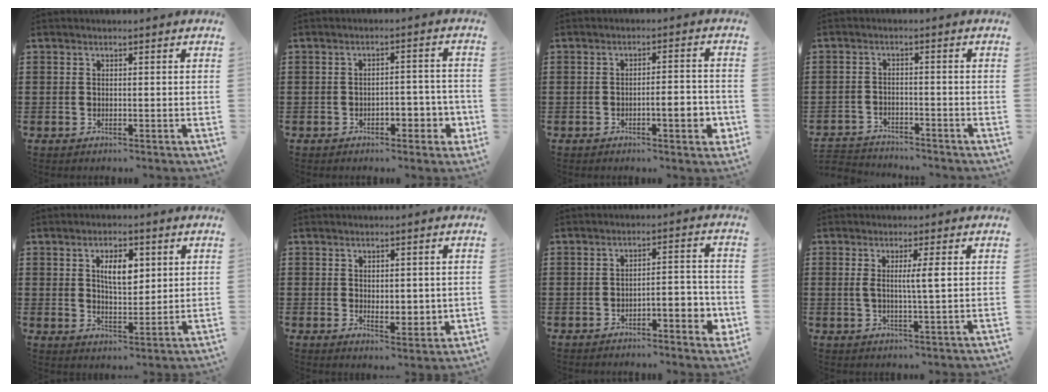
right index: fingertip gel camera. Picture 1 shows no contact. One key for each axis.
{"total": 4.2, "fx": -1.7, "fy": 2.4, "fz": 3.0, "tx": -0.035, "ty": 0.002, "tz": -0.034}
{"total": 4.9, "fx": -1.7, "fy": 1.2, "fz": 4.4, "tx": -0.063, "ty": -0.001, "tz": -0.030}
{"total": 2.7, "fx": -2.7, "fy": 0.3, "fz": -0.3, "tx": -0.004, "ty": 0.000, "tz": -0.060}
{"total": 5.5, "fx": 1.8, "fy": 2.5, "fz": 4.5, "tx": -0.079, "ty": 0.003, "tz": 0.027}
{"total": 2.7, "fx": 1.3, "fy": 1.9, "fz": 1.5, "tx": -0.018, "ty": 0.005, "tz": 0.020}
{"total": 4.0, "fx": -2.5, "fy": 1.2, "fz": 2.9, "tx": -0.040, "ty": 0.005, "tz": -0.048}
{"total": 3.7, "fx": 0.6, "fy": -0.1, "fz": 3.6, "tx": -0.071, "ty": -0.005, "tz": 0.006}